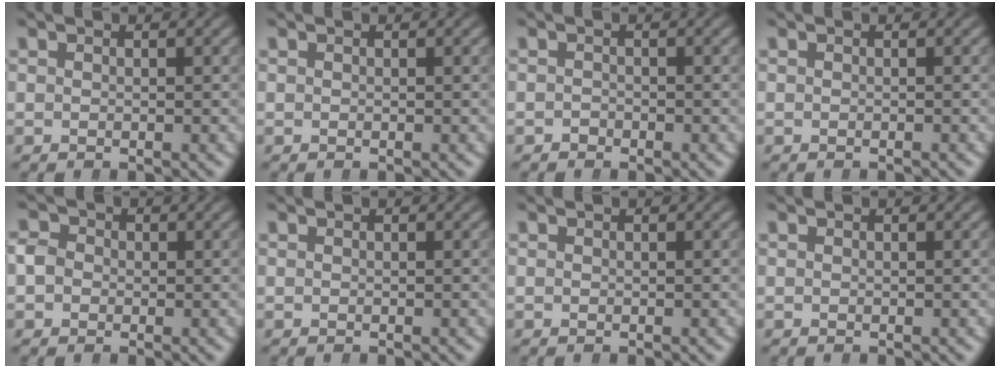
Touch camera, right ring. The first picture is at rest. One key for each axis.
{"total": 0.0}
{"total": 0.9, "fx": -0.8, "fy": -0.1, "fz": -0.5, "tx": 0.006, "ty": -0.009, "tz": -0.010}
{"total": 0.5, "fx": -0.5, "fy": 0.0, "fz": 0.1, "tx": 0.002, "ty": 0.003, "tz": -0.008}
{"total": 2.0, "fx": -0.1, "fy": 1.8, "fz": 0.7, "tx": -0.022, "ty": -0.006, "tz": -0.003}
{"total": 0.0}
{"total": 0.0}
{"total": 0.0}